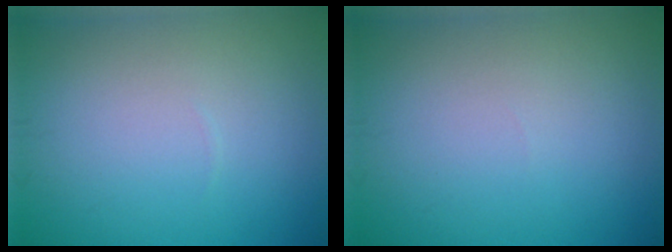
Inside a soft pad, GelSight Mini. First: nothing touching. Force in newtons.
{"total": 0.0}